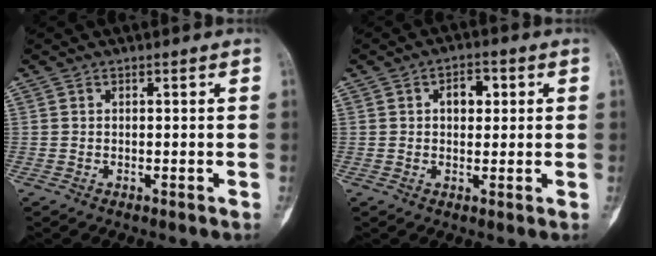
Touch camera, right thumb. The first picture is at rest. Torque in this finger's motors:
{"motor_torque": [0.18, 0.01, 0.44, 0.11, 0.00]}